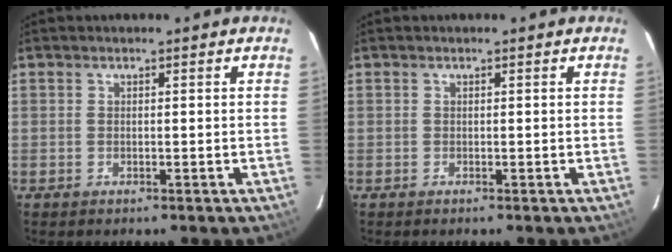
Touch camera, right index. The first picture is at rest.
{"total": 0.0}